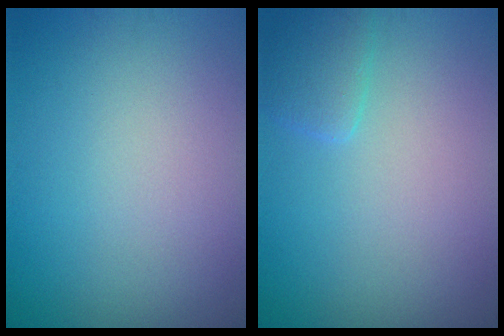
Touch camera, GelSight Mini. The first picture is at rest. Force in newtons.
{"total": 1.8, "press": 1.8, "slide": 0.2}